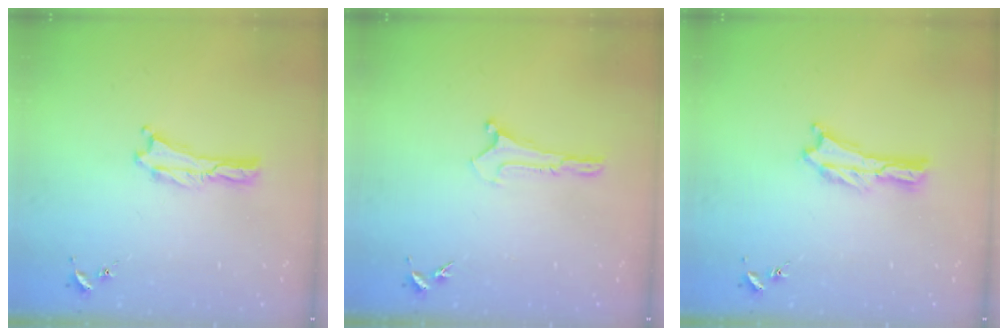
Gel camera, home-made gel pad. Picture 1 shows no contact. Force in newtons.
{"total": 0.0}
{"total": 0.6, "press": 0.6, "slide": 0.2}